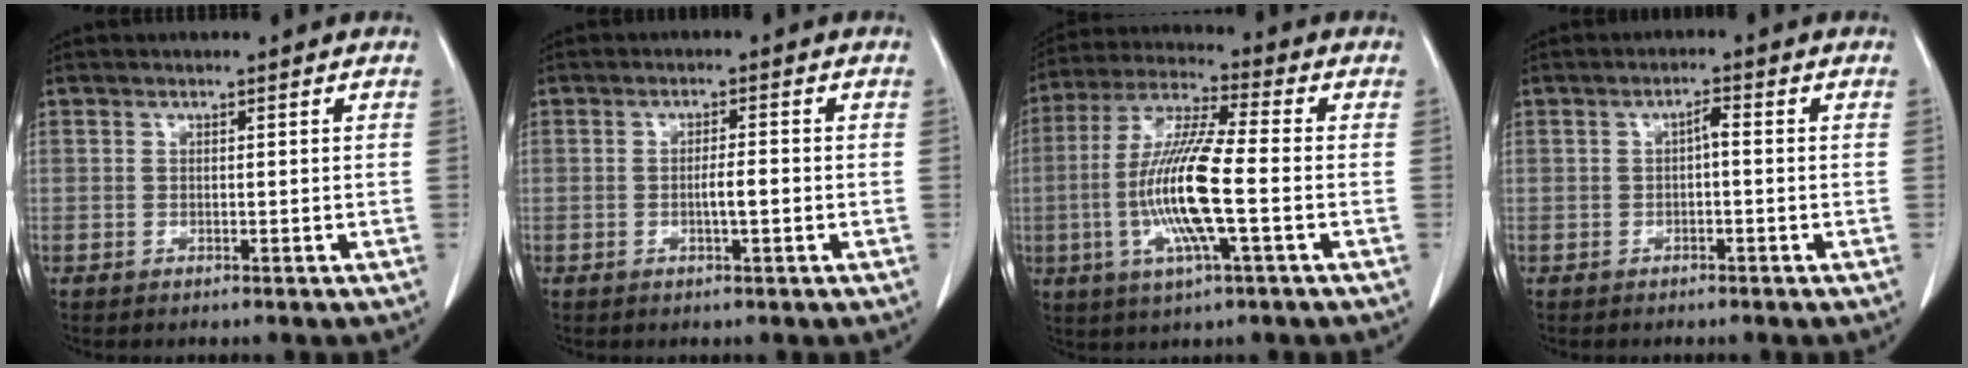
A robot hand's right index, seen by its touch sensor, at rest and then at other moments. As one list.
[{"total": 2.7, "force": [-0.5, 0.3, 2.6], "torque": [-0.048, 0.000, -0.010]}, {"total": 14.1, "force": [-2.6, 1.1, 13.9], "torque": [-0.283, -0.009, -0.054]}, {"total": 1.7, "force": [-0.2, 0.4, 1.6], "torque": [-0.028, 0.005, -0.004]}]